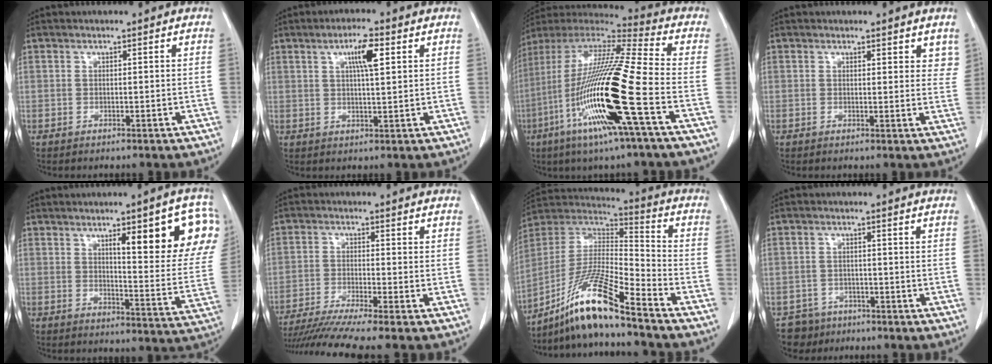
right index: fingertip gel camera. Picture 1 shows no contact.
{"total": 5.3, "force": [2.1, 0.7, 4.8], "torque": [-0.084, 0.003, 0.036]}
{"total": 22.8, "force": [-7.1, 0.4, 21.7], "torque": [-0.441, -0.032, -0.143]}
{"total": 4.3, "force": [3.5, 1.6, 2.0], "torque": [-0.007, -0.008, 0.034]}
{"total": 17.0, "force": [7.8, 2.7, 14.9], "torque": [-0.175, -0.010, 0.097]}
{"total": 10.2, "force": [-8.7, -1.8, 5.0], "torque": [-0.071, -0.022, -0.144]}
{"total": 14.9, "force": [-11.1, 0.0, 9.9], "torque": [-0.191, 0.005, -0.205]}
{"total": 4.6, "force": [-3.2, 3.3, -0.6], "torque": [0.017, 0.008, -0.052]}